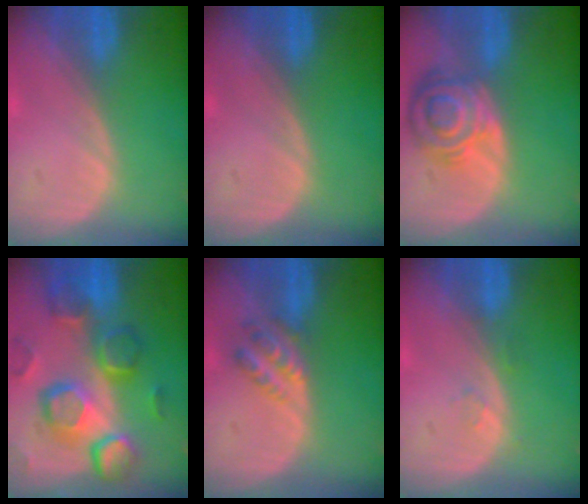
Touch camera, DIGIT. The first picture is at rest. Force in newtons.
{"total": 0.0}
{"total": 8.4, "press": 7.4, "slide": 3.9}
{"total": 12.3, "press": 10.7, "slide": 6.0}
{"total": 4.5, "press": 3.8, "slide": 2.5}
{"total": 1.1, "press": 1.0, "slide": 0.1}